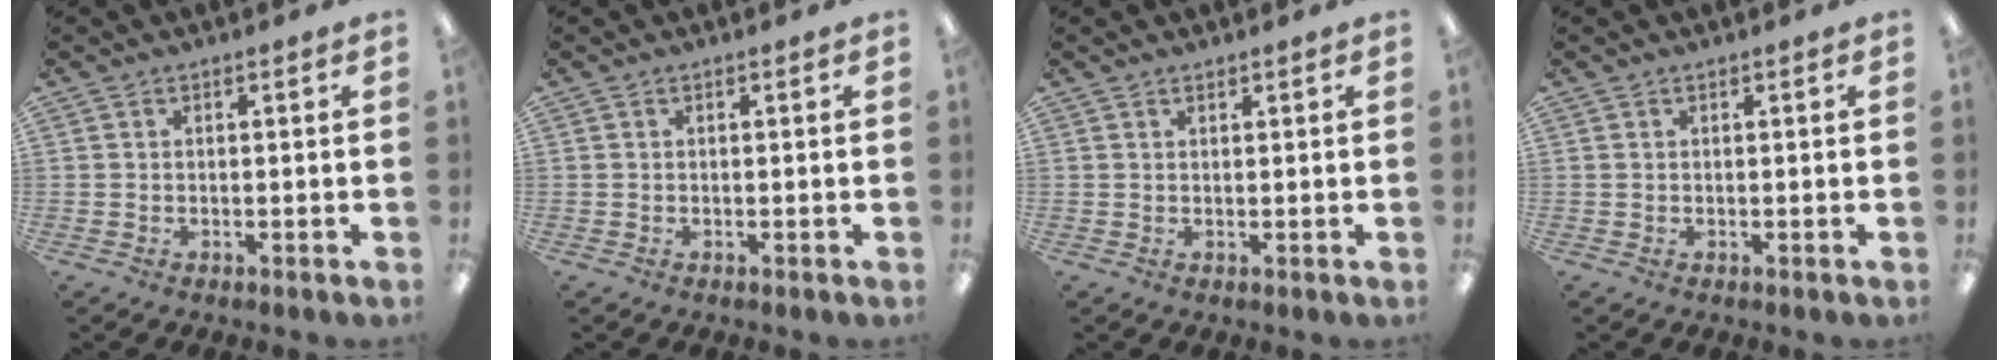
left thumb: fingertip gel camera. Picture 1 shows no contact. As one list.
[{"total": 0.0}, {"total": 0.7, "force": [0.7, 0.1, 0.1], "torque": [-0.003, 0.000, 0.012]}, {"total": 0.0}]